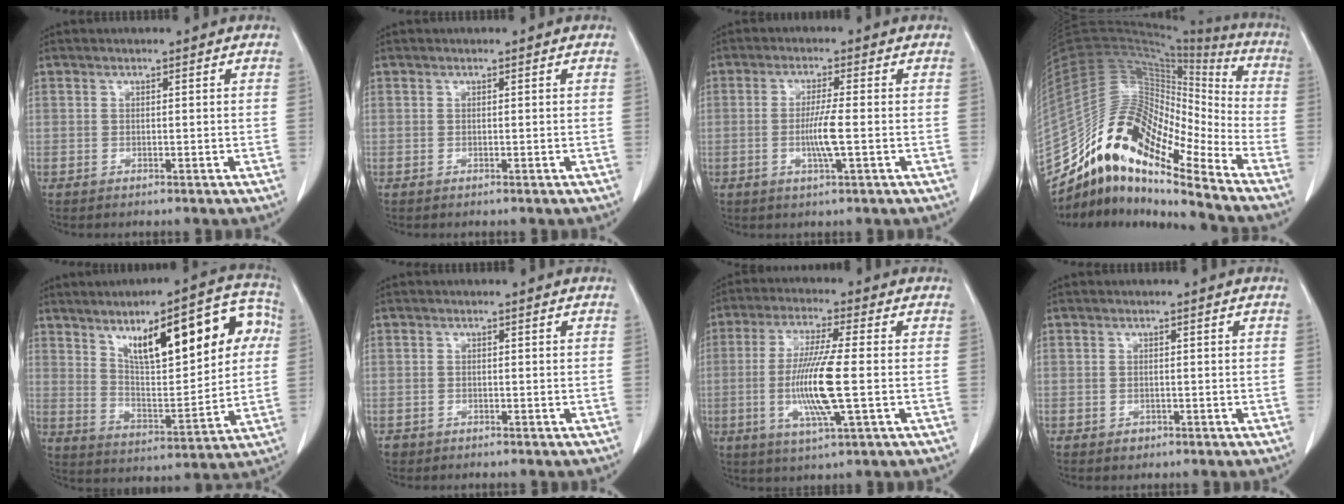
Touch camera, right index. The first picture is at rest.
{"total": 0.0}
{"total": 4.7, "force": [-0.9, -0.2, 4.6], "torque": [-0.091, -0.008, -0.018]}
{"total": 15.4, "force": [-12.1, 3.5, 8.8], "torque": [-0.144, 0.083, -0.219]}
{"total": 18.8, "force": [6.8, 5.8, 16.6], "torque": [-0.232, 0.033, 0.109]}
{"total": 1.1, "force": [-0.6, 0.9, -0.1], "torque": [-0.006, 0.004, -0.011]}
{"total": 10.8, "force": [-1.5, 0.3, 10.7], "torque": [-0.217, -0.012, -0.034]}
{"total": 1.0, "force": [-0.5, 0.9, 0.3], "torque": [-0.001, 0.003, -0.004]}